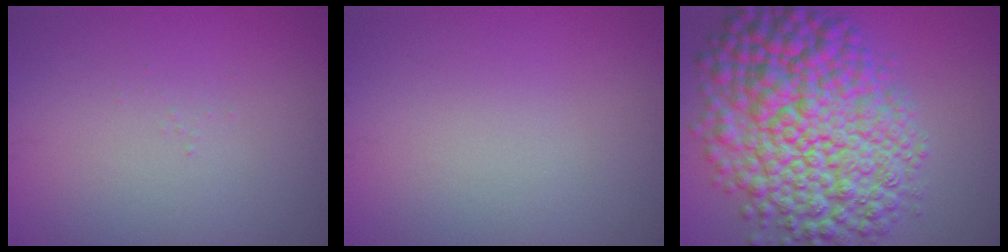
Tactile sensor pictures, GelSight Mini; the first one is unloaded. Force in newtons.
{"total": 0.0}
{"total": 13.1, "press": 13.1, "slide": 0.2}